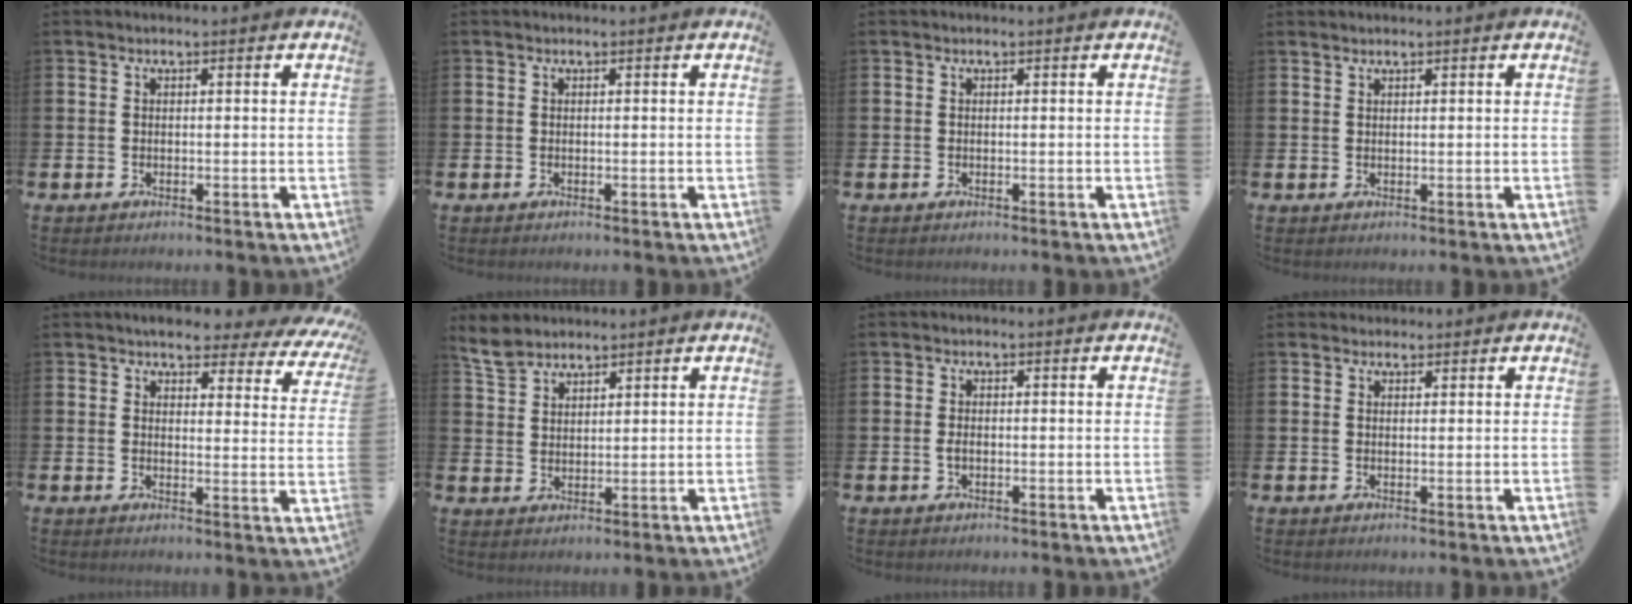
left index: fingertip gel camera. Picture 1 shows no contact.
{"total": 0.0}
{"total": 0.0}
{"total": 0.8, "force": [0.8, 0.1, -0.2], "torque": [0.007, 0.000, 0.014]}
{"total": 4.6, "force": [4.1, 1.6, 1.3], "torque": [-0.031, -0.029, 0.068]}
{"total": 5.0, "force": [4.6, 1.6, 1.1], "torque": [-0.032, -0.016, 0.086]}
{"total": 1.2, "force": [-0.1, 0.7, 0.9], "torque": [-0.021, 0.004, -0.002]}
{"total": 1.4, "force": [1.2, 0.6, -0.2], "torque": [0.014, 0.001, 0.020]}